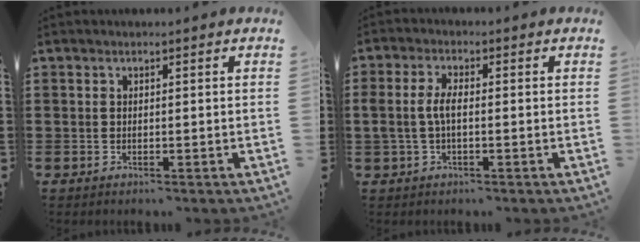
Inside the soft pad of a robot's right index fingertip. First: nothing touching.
{"total": 3.8, "force": [-0.4, 1.5, 3.5], "torque": [-0.086, -0.003, -0.016]}